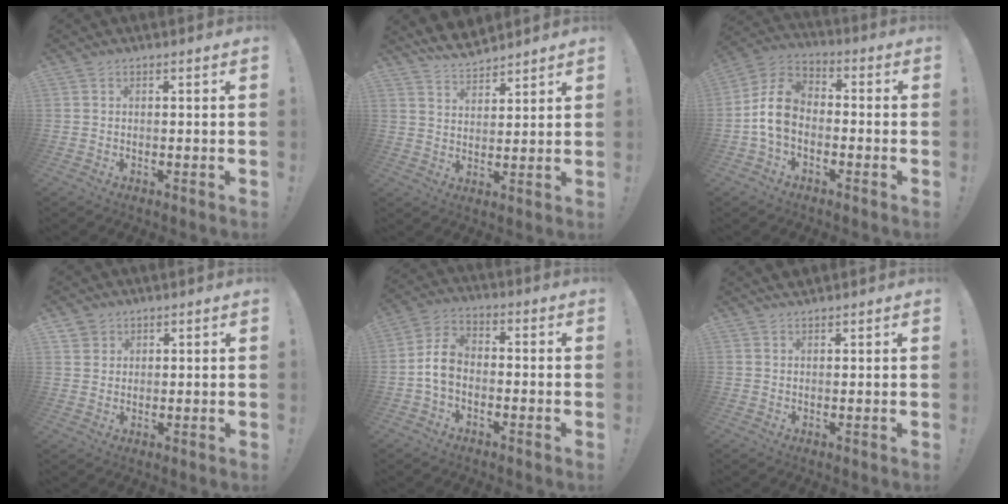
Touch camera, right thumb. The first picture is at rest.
{"total": 7.2, "force": [6.6, 2.3, 1.7], "torque": [-0.037, -0.041, 0.124]}
{"total": 11.1, "force": [-2.2, 7.7, 7.6], "torque": [-0.149, 0.022, -0.034]}
{"total": 3.3, "force": [2.2, 2.5, 0.1], "torque": [-0.002, -0.011, 0.041]}
{"total": 7.8, "force": [-1.6, 5.3, 5.5], "torque": [-0.108, 0.009, -0.027]}
{"total": 1.7, "force": [1.7, 0.5, 0.0], "torque": [0.001, -0.006, 0.031]}